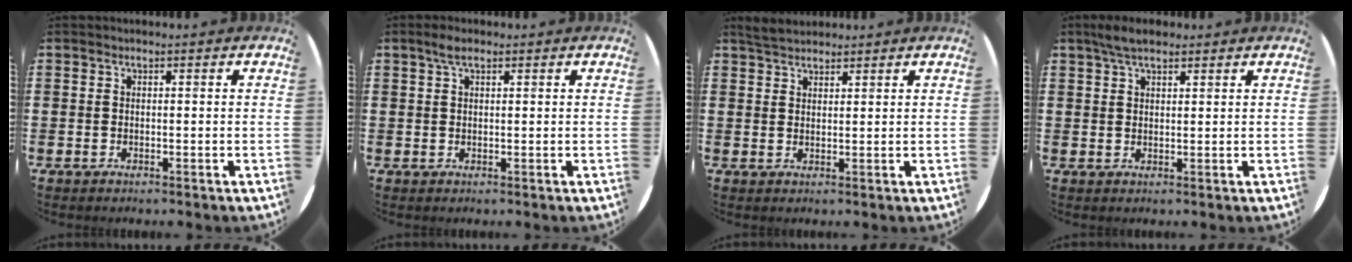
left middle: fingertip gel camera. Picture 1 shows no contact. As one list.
[{"total": 2.1, "force": [1.2, 0.8, 1.4], "torque": [-0.022, 0.003, 0.019]}, {"total": 3.0, "force": [2.8, 0.8, 0.7], "torque": [-0.019, 0.000, 0.054]}, {"total": 3.5, "force": [2.7, 1.2, 1.8], "torque": [-0.032, 0.005, 0.048]}]